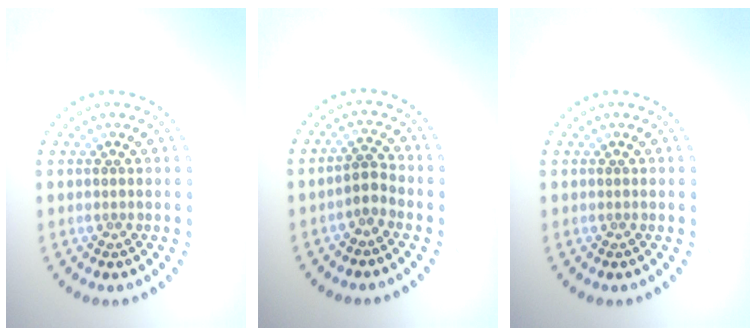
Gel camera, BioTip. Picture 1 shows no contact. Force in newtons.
{"total": 1.8, "press": 1.4, "slide": 1.1}
{"total": 0.0}